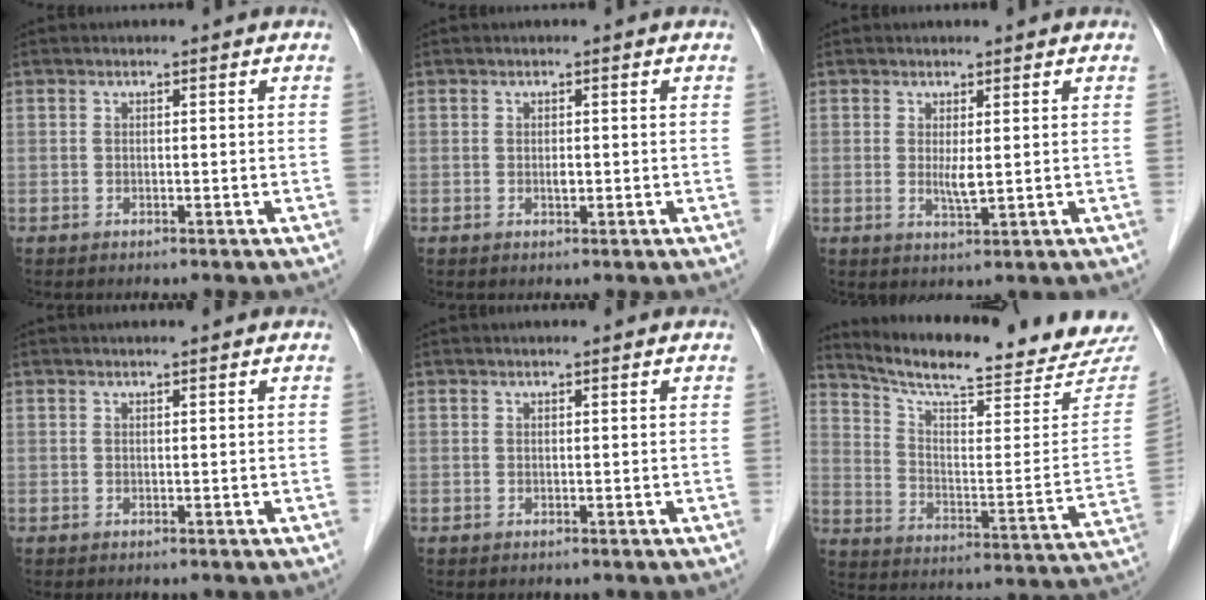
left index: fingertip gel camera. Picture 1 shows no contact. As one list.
[{"total": 0.7, "force": [0.0, 0.3, 0.6], "torque": [-0.012, 0.000, 0.000]}, {"total": 2.2, "force": [0.4, 0.2, 2.2], "torque": [-0.045, -0.007, 0.012]}, {"total": 1.8, "force": [1.6, -0.1, 0.8], "torque": [-0.007, 0.017, 0.025]}, {"total": 1.2, "force": [1.1, -0.1, 0.6], "torque": [-0.005, 0.013, 0.020]}, {"total": 23.6, "force": [22.3, 2.6, 7.4], "torque": [-0.117, -0.078, 0.296]}]